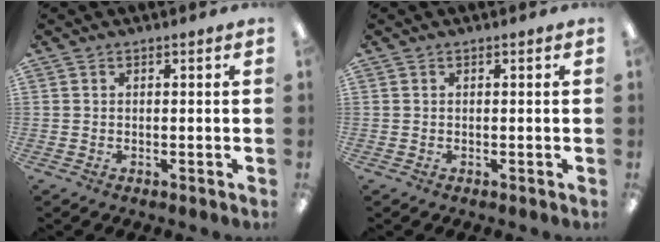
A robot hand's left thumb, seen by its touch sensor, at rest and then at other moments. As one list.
[{"total": 0.0}]